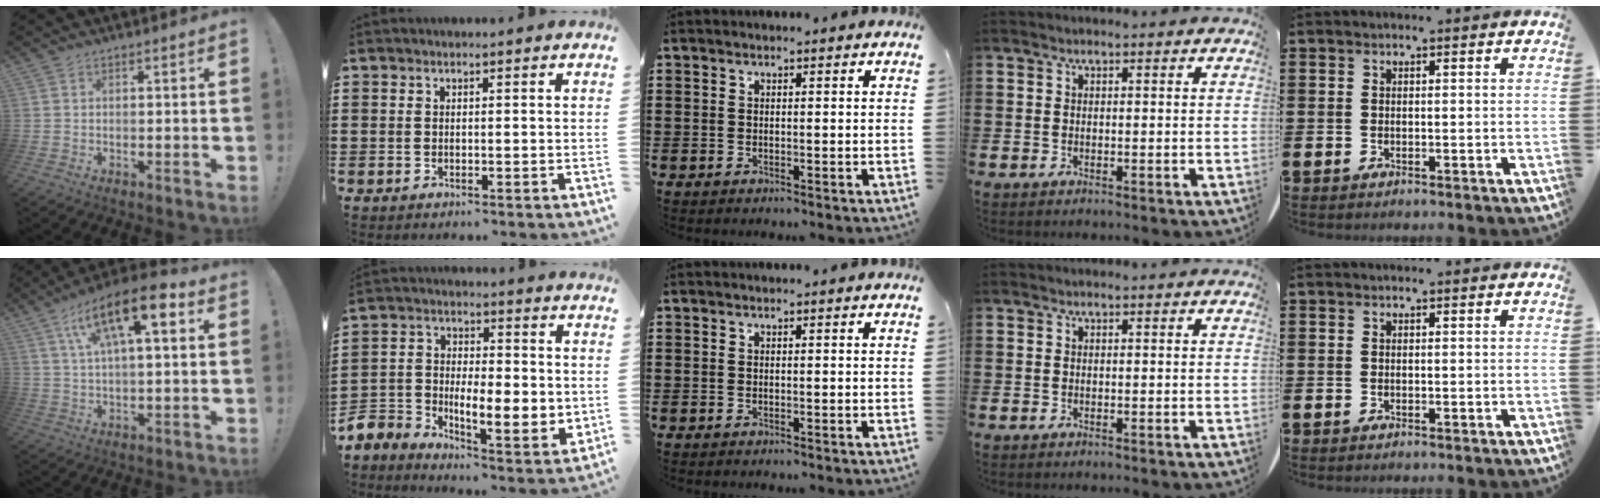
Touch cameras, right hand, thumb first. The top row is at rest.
{"thumb": {"total": 14.8, "force": [6.1, 4.4, 12.7], "torque": [-0.216, -0.014, 0.098]}, "index": {"total": 7.3, "force": [-1.9, 4.9, 5.0], "torque": [-0.111, -0.011, -0.032]}}